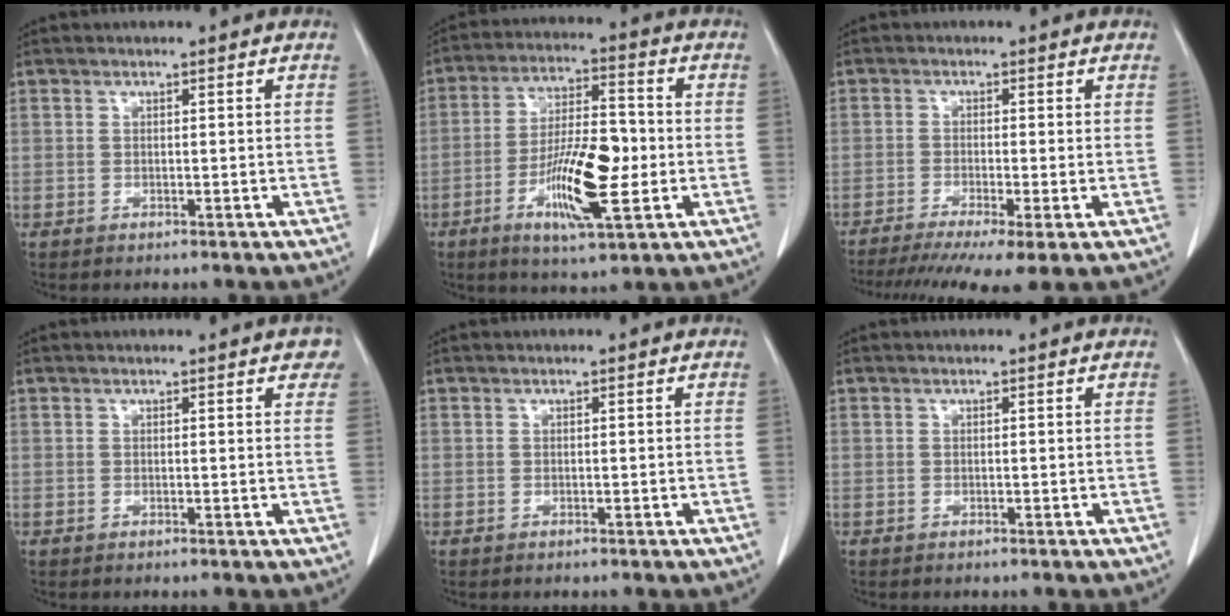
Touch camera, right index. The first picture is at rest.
{"total": 12.9, "force": [-3.3, 2.9, 12.1], "torque": [-0.224, -0.004, -0.055]}
{"total": 9.8, "force": [-6.6, 0.8, 7.2], "torque": [-0.111, -0.012, -0.106]}
{"total": 2.9, "force": [2.0, 0.8, 1.9], "torque": [-0.016, 0.000, 0.012]}
{"total": 0.0}
{"total": 0.0}